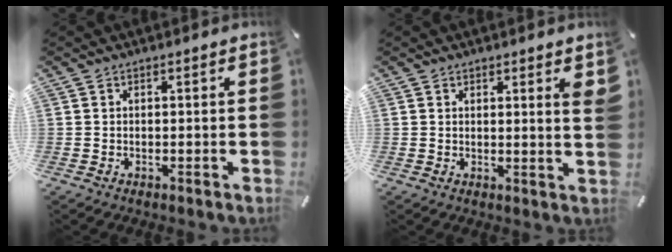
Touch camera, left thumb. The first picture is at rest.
{"total": 2.5, "force": [1.8, 0.1, 1.8], "torque": [-0.023, -0.010, 0.027]}